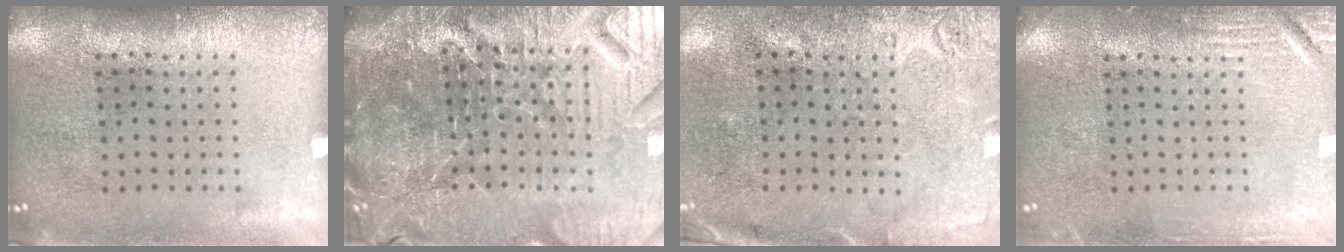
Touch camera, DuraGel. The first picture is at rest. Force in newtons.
{"total": 6.8, "press": 6.1, "slide": 2.9}
{"total": 2.8, "press": 2.2, "slide": 1.7}
{"total": 2.7, "press": 2.7, "slide": 0.4}